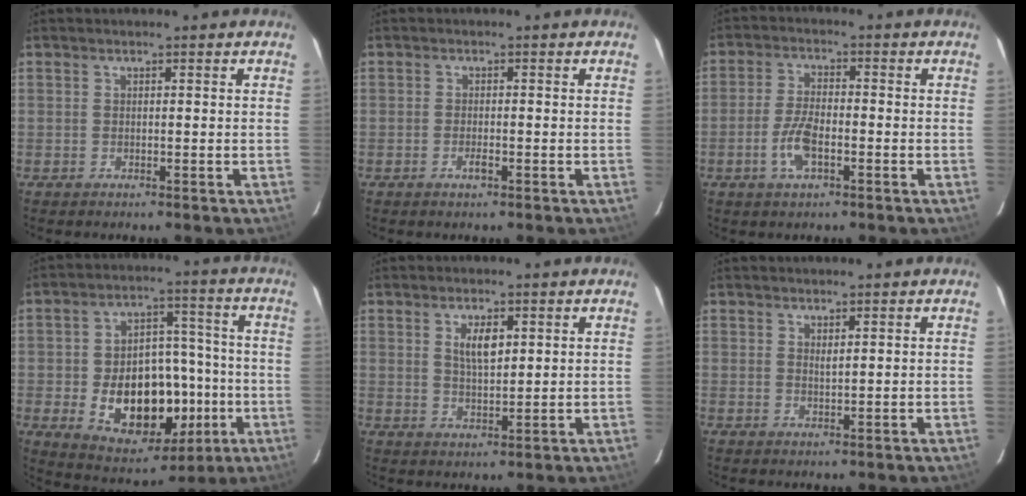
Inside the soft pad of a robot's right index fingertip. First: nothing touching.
{"total": 1.5, "force": [-0.7, 0.5, 1.2], "torque": [-0.024, -0.001, -0.013]}
{"total": 6.2, "force": [-2.3, 2.5, 5.1], "torque": [-0.111, 0.001, -0.044]}
{"total": 19.0, "force": [-4.6, 12.5, 13.6], "torque": [-0.258, 0.018, -0.043]}
{"total": 4.6, "force": [1.7, 2.0, 3.8], "torque": [-0.066, 0.000, 0.032]}
{"total": 1.0, "force": [0.7, 0.2, 0.7], "torque": [-0.013, 0.000, 0.012]}